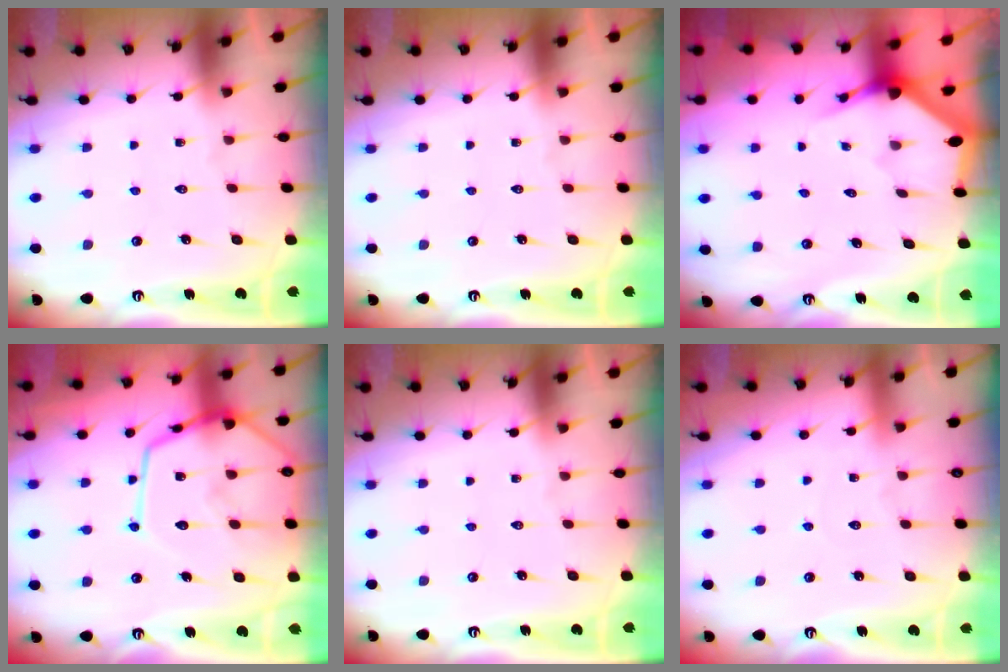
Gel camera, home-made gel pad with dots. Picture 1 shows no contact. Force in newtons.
{"total": 0.0}
{"total": 3.0, "press": 3.0, "slide": 0.1}
{"total": 17.7, "press": 17.6, "slide": 1.6}
{"total": 0.0}
{"total": 2.7, "press": 2.7, "slide": 0.3}